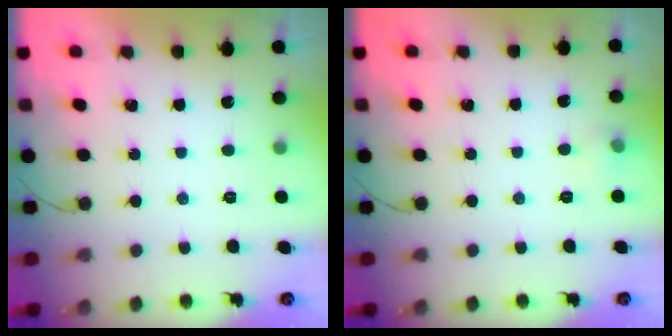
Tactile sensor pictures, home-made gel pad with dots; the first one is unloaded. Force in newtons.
{"total": 3.6, "press": 3.3, "slide": 1.4}